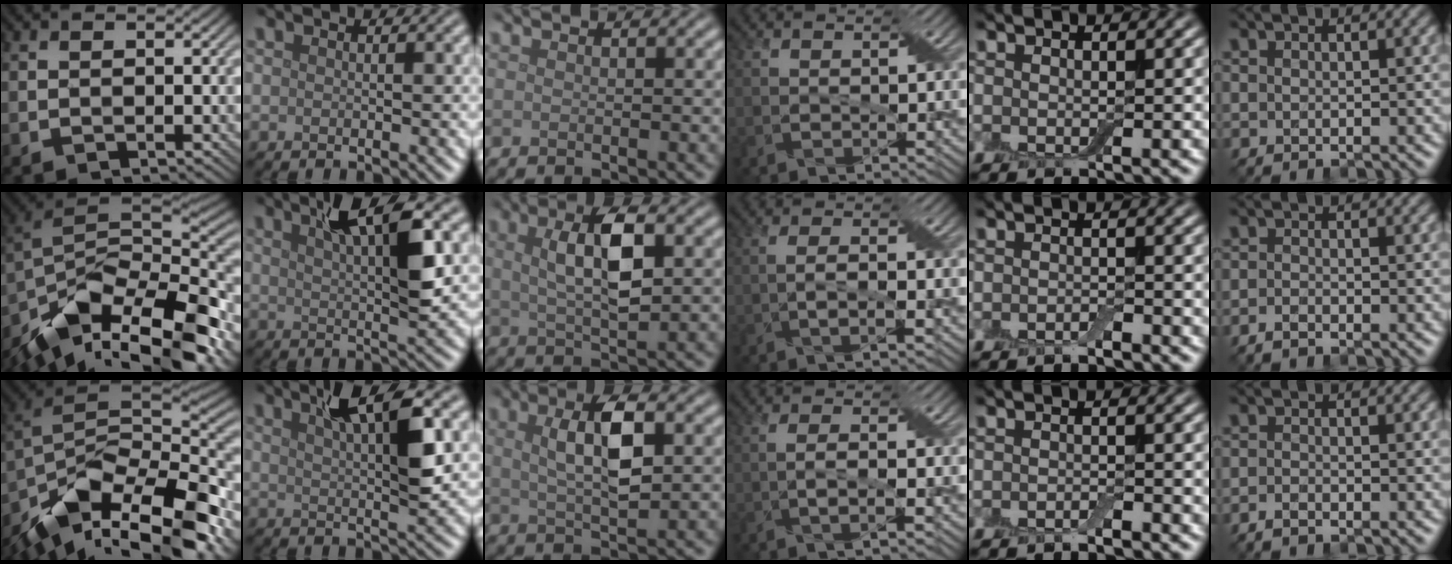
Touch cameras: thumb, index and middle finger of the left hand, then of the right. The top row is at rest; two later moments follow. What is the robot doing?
{"motion": "wrap", "object": "bandage"}